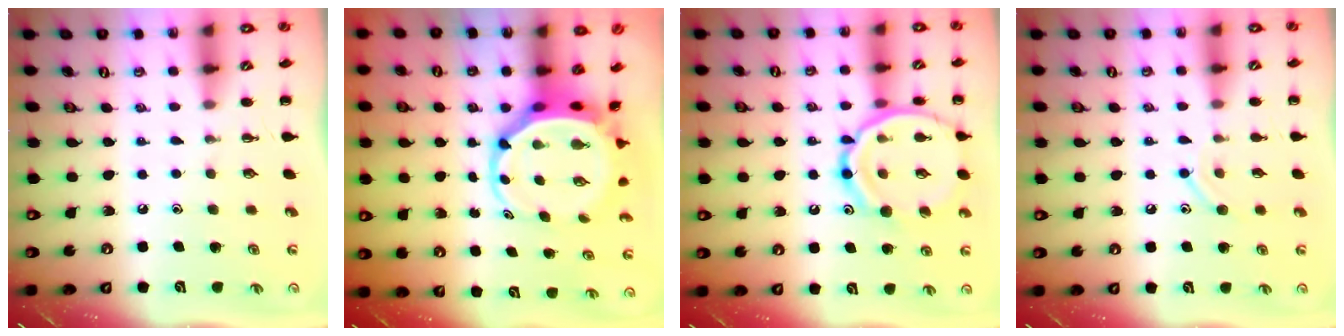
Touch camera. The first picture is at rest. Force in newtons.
{"total": 6.4, "press": 6.2, "slide": 1.6}
{"total": 17.7, "press": 17.6, "slide": 2.0}
{"total": 8.0, "press": 7.8, "slide": 1.4}